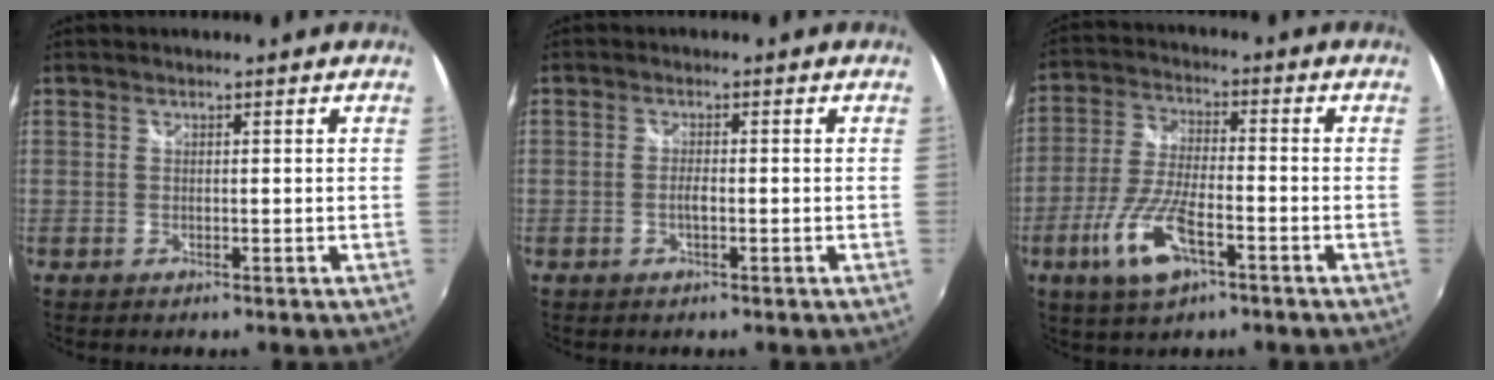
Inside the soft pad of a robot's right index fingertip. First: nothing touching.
{"total": 1.5, "force": [-0.6, 0.3, 1.4], "torque": [-0.029, -0.001, -0.010]}
{"total": 11.4, "force": [-5.5, 3.9, 9.1], "torque": [-0.199, -0.011, -0.103]}